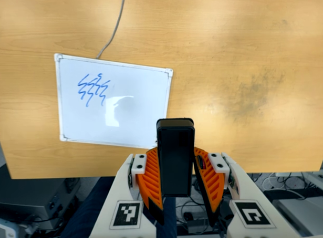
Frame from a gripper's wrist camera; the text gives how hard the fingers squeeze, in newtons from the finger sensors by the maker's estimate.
{"total": 6.3, "left": 5.3, "right": 7.2}